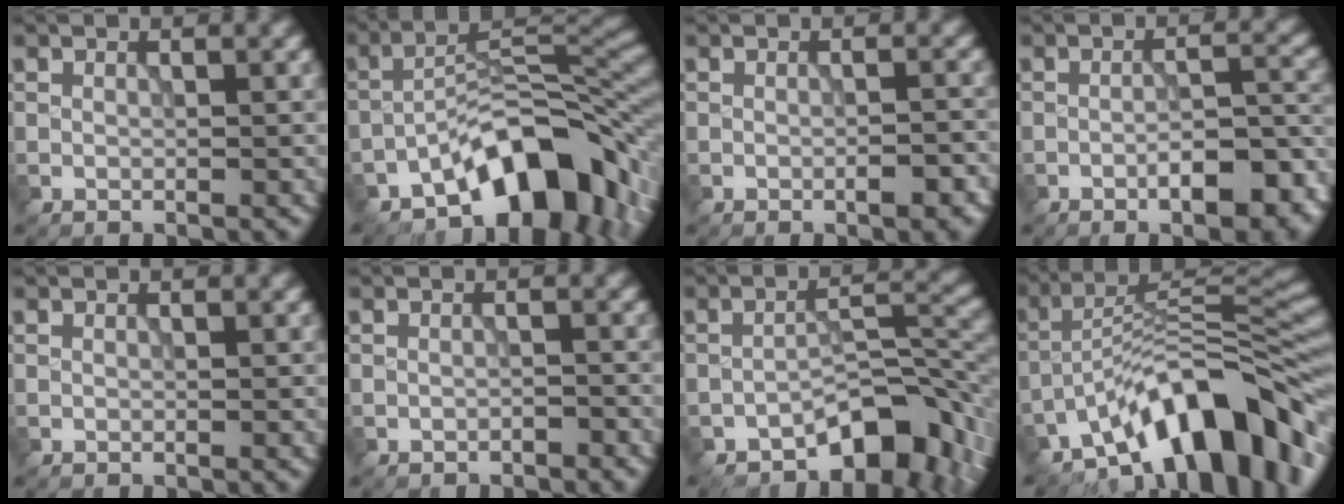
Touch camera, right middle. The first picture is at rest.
{"total": 11.2, "force": [-6.5, 5.0, 7.6], "torque": [-0.090, 0.010, -0.124]}
{"total": 2.3, "force": [-0.9, 0.6, 2.0], "torque": [-0.025, 0.004, -0.012]}
{"total": 6.7, "force": [-3.4, 2.3, 5.3], "torque": [-0.070, 0.007, -0.047]}
{"total": 0.0}
{"total": 0.8, "force": [-0.7, 0.2, 0.3], "torque": [-0.004, 0.004, -0.015]}
{"total": 7.4, "force": [-4.7, 3.1, 4.8], "torque": [-0.051, 0.010, -0.077]}
{"total": 12.6, "force": [-8.1, 4.5, 8.5], "torque": [-0.113, 0.024, -0.150]}